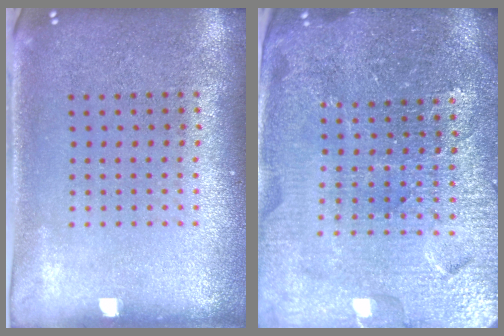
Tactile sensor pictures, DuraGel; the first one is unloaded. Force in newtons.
{"total": 4.9, "press": 4.6, "slide": 1.7}